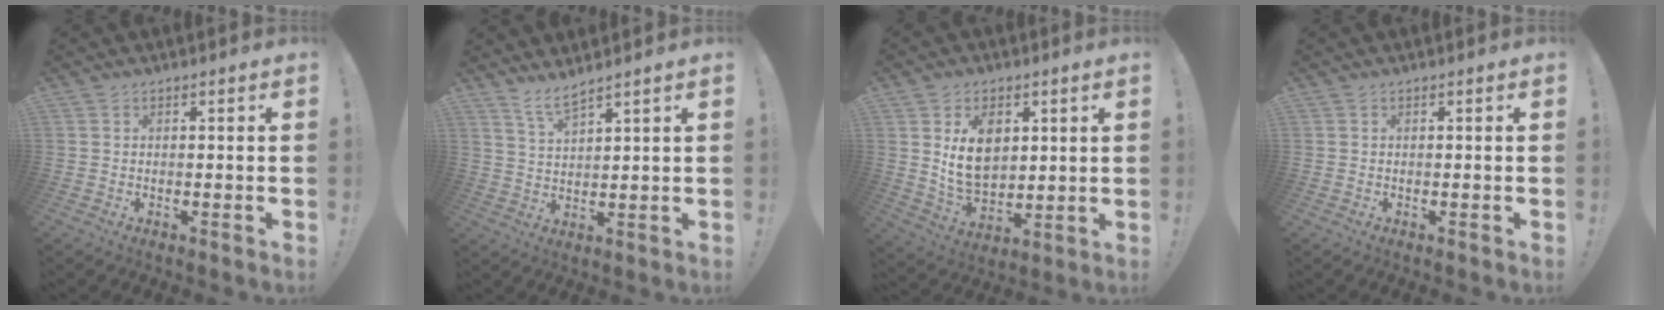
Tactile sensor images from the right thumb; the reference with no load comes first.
{"total": 5.4, "force": [4.5, 0.6, 3.0], "torque": [-0.066, -0.021, 0.080]}
{"total": 12.1, "force": [4.1, 8.5, 7.6], "torque": [-0.123, -0.014, 0.077]}
{"total": 0.0}